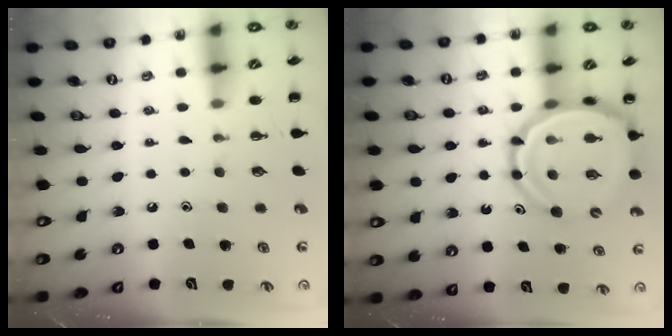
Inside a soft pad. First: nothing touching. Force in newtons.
{"total": 14.0, "press": 13.4, "slide": 3.8}